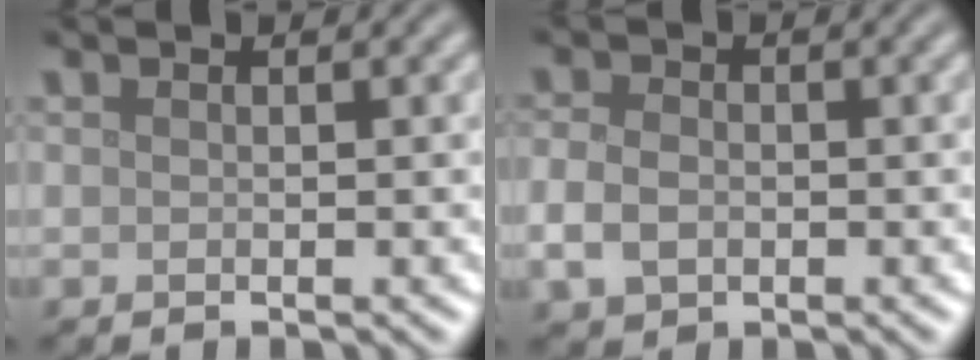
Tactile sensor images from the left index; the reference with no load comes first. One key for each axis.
{"total": 2.9, "fx": -0.7, "fy": 2.2, "fz": 1.8, "tx": -0.042, "ty": -0.003, "tz": -0.018}